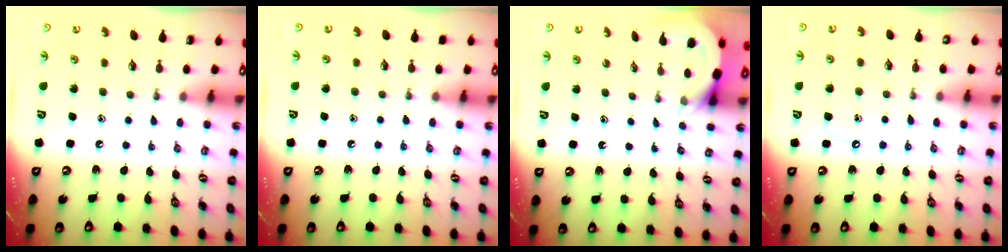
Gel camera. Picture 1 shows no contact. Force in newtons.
{"total": 3.0, "press": 3.0, "slide": 0.5}
{"total": 3.5, "press": 3.5, "slide": 0.3}
{"total": 4.6, "press": 4.6, "slide": 0.6}